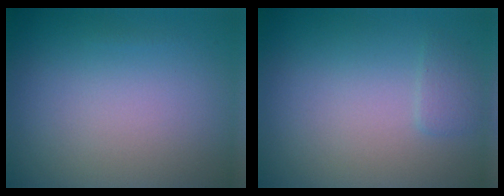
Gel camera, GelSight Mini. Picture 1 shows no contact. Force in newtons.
{"total": 1.0, "press": 1.0, "slide": 0.1}